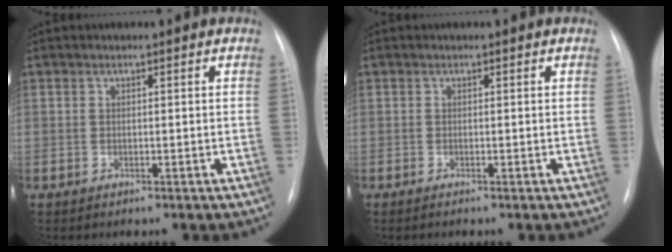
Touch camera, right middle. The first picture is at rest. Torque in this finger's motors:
{"motor_torque": [1.01, -1.12, 0.13, 0.03]}